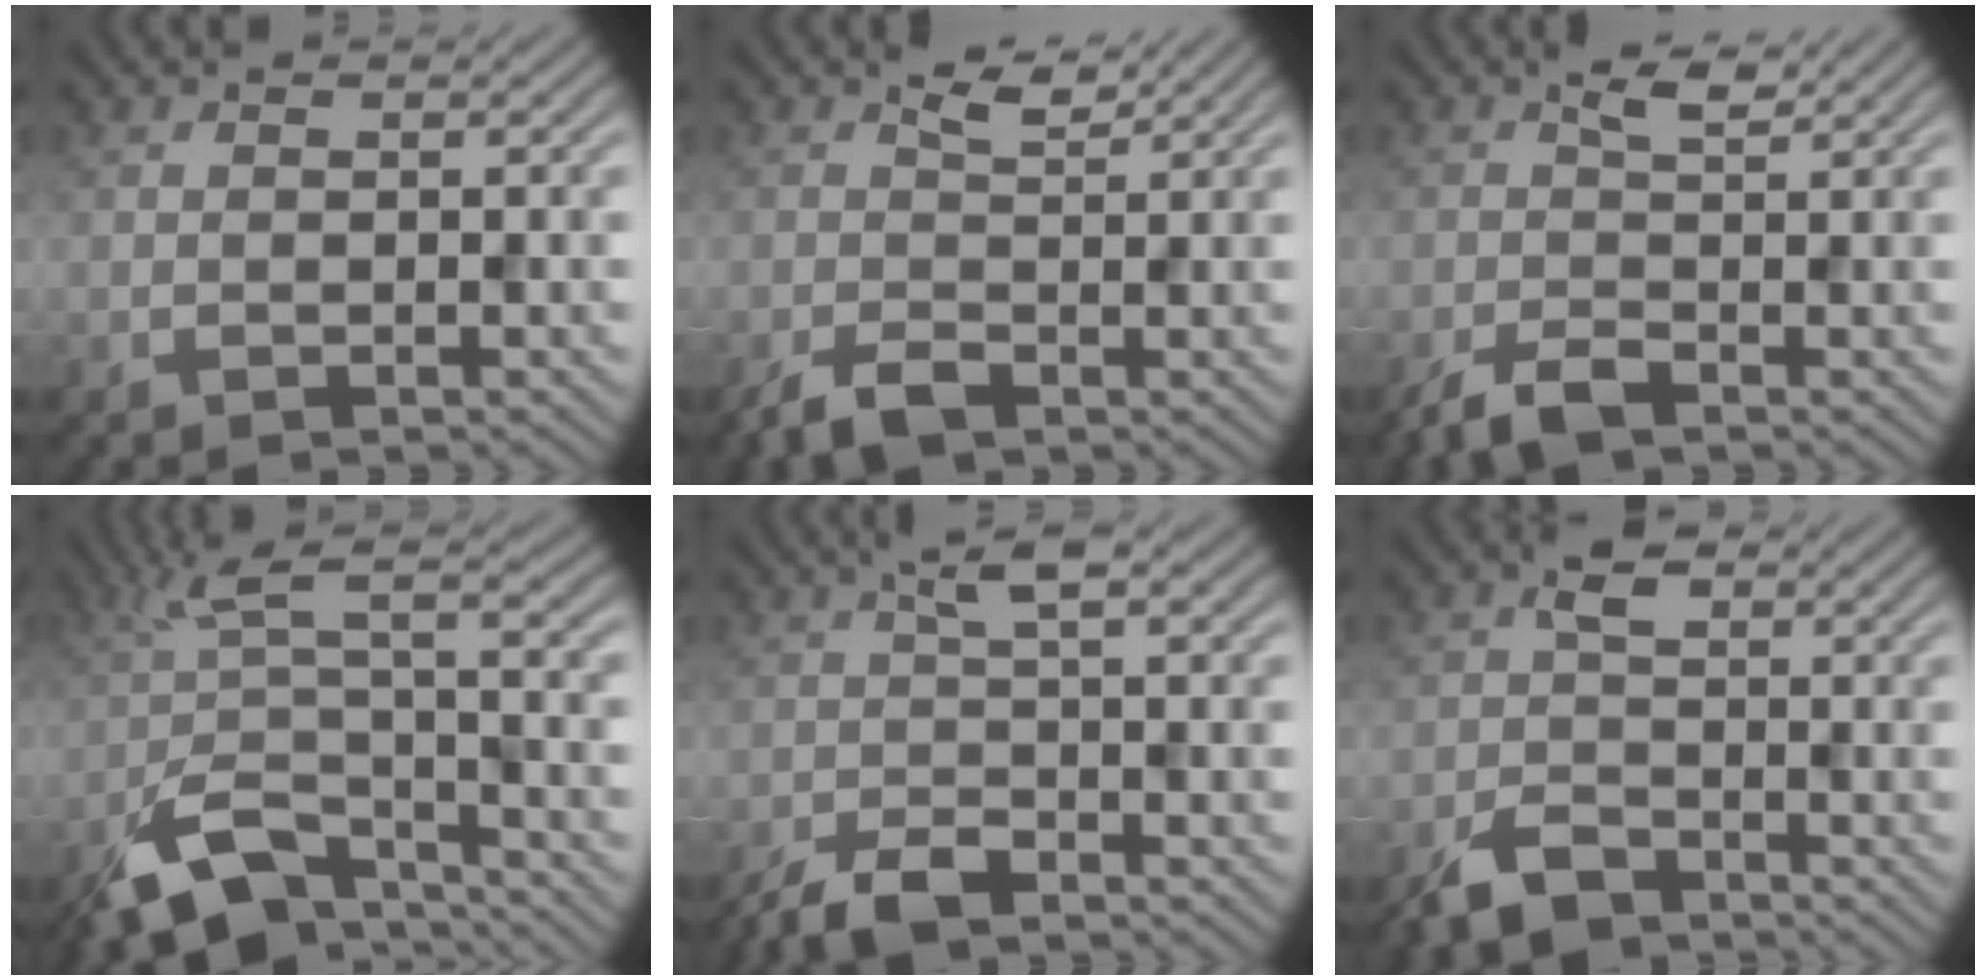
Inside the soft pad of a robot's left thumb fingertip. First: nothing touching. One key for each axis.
{"total": 3.3, "fx": -0.4, "fy": 1.8, "fz": 2.7, "tx": -0.065, "ty": -0.004, "tz": -0.007}
{"total": 3.3, "fx": -1.1, "fy": 1.3, "fz": 2.8, "tx": -0.061, "ty": 0.000, "tz": -0.025}
{"total": 11.2, "fx": -6.9, "fy": 3.4, "fz": 8.2, "tx": -0.163, "ty": -0.002, "tz": -0.138}
{"total": 4.5, "fx": -2.5, "fy": 1.3, "fz": 3.5, "tx": -0.070, "ty": -0.001, "tz": -0.058}
{"total": 4.9, "fx": -2.8, "fy": 2.8, "fz": 2.9, "tx": -0.053, "ty": 0.001, "tz": -0.065}